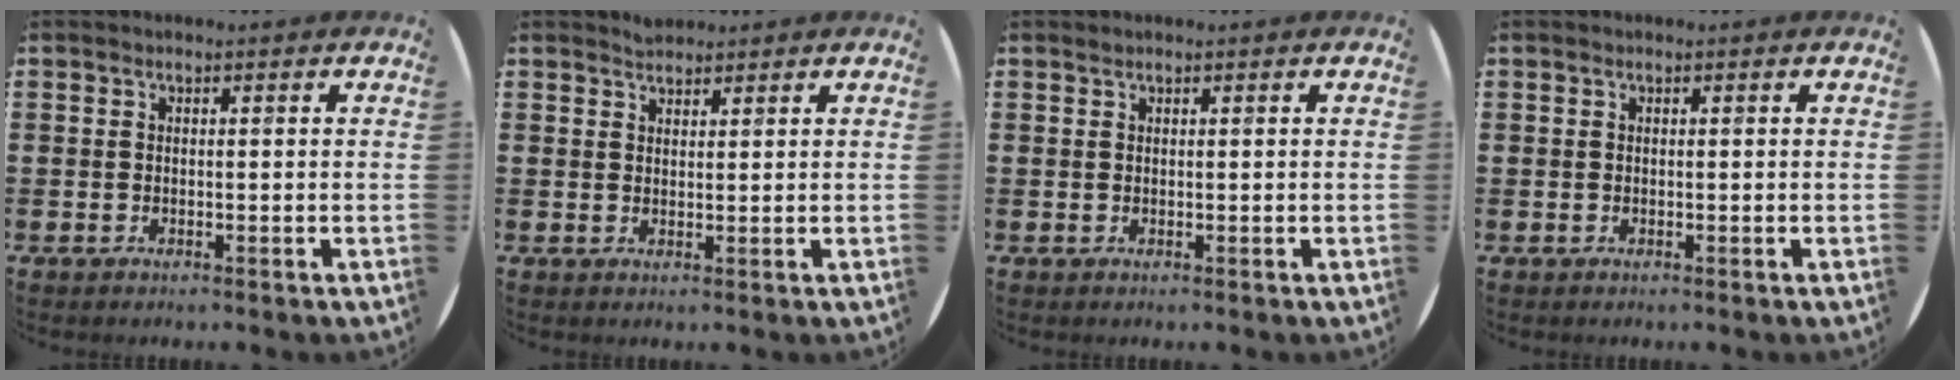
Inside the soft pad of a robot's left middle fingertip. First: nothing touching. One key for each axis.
{"total": 1.5, "fx": 1.5, "fy": 0.4, "fz": 0.0, "tx": -0.001, "ty": 0.003, "tz": 0.029}
{"total": 0.0}
{"total": 0.0}